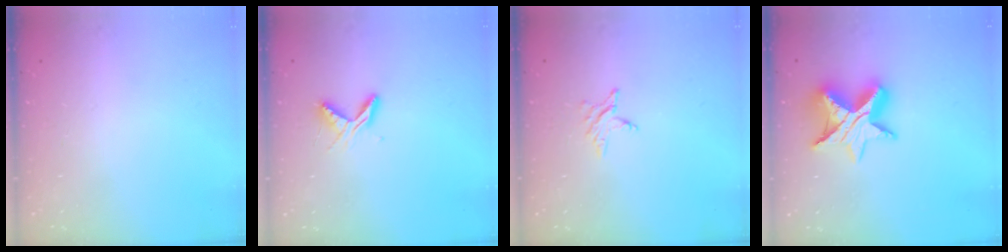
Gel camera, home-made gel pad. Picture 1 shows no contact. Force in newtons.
{"total": 5.4, "press": 5.4, "slide": 0.5}
{"total": 2.8, "press": 2.8, "slide": 0.3}
{"total": 14.4, "press": 14.4, "slide": 0.8}